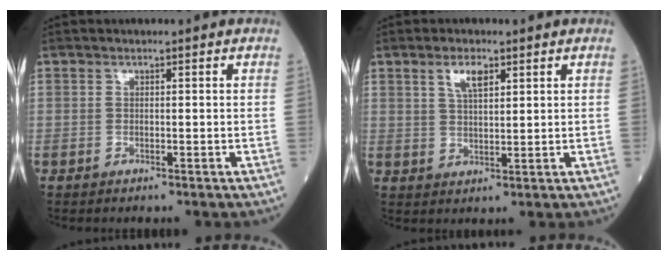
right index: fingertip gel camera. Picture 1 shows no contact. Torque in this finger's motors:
{"motor_torque": [0.05, 0.04, 0.06, 0.02]}